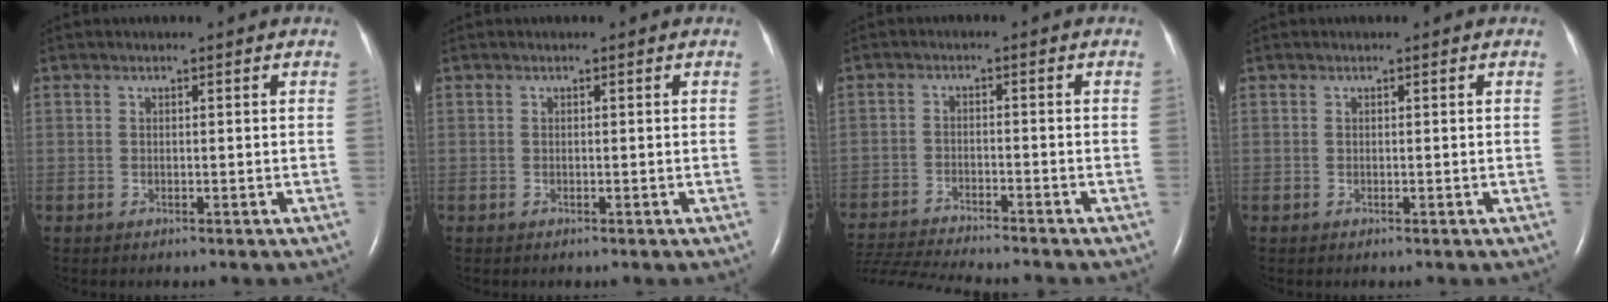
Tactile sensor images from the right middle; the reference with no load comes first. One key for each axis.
{"total": 0.0}
{"total": 12.9, "fx": -12.1, "fy": 0.1, "fz": 4.5, "tx": -0.080, "ty": -0.014, "tz": -0.197}
{"total": 0.0}